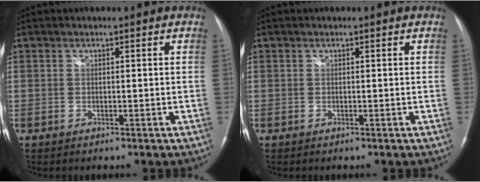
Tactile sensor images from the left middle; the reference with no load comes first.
{"total": 0.0}